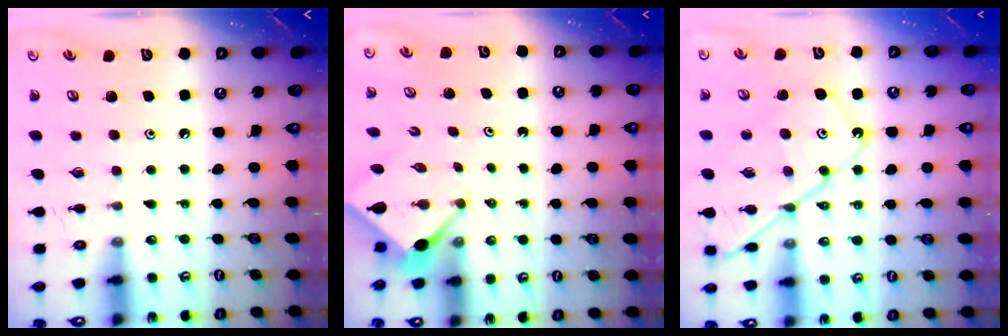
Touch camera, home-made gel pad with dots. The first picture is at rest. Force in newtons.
{"total": 2.4, "press": 2.4, "slide": 0.3}
{"total": 13.8, "press": 13.7, "slide": 1.6}